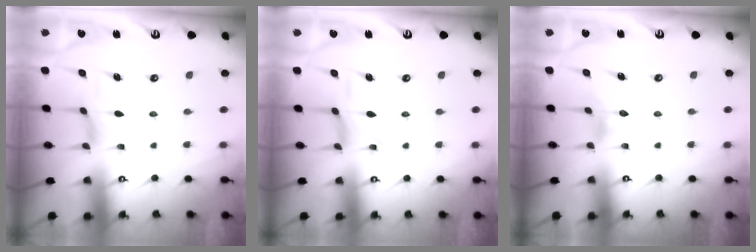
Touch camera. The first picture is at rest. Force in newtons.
{"total": 1.9, "press": 1.9, "slide": 0.4}
{"total": 3.4, "press": 3.4, "slide": 0.3}